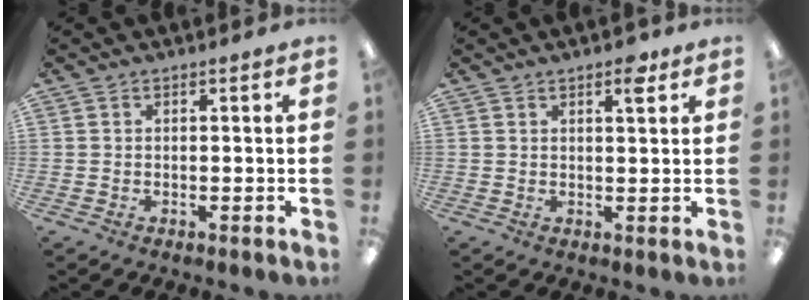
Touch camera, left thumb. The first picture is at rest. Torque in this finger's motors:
{"motor_torque": [0.03, 0.17, -0.25, 0.11, 0.03]}